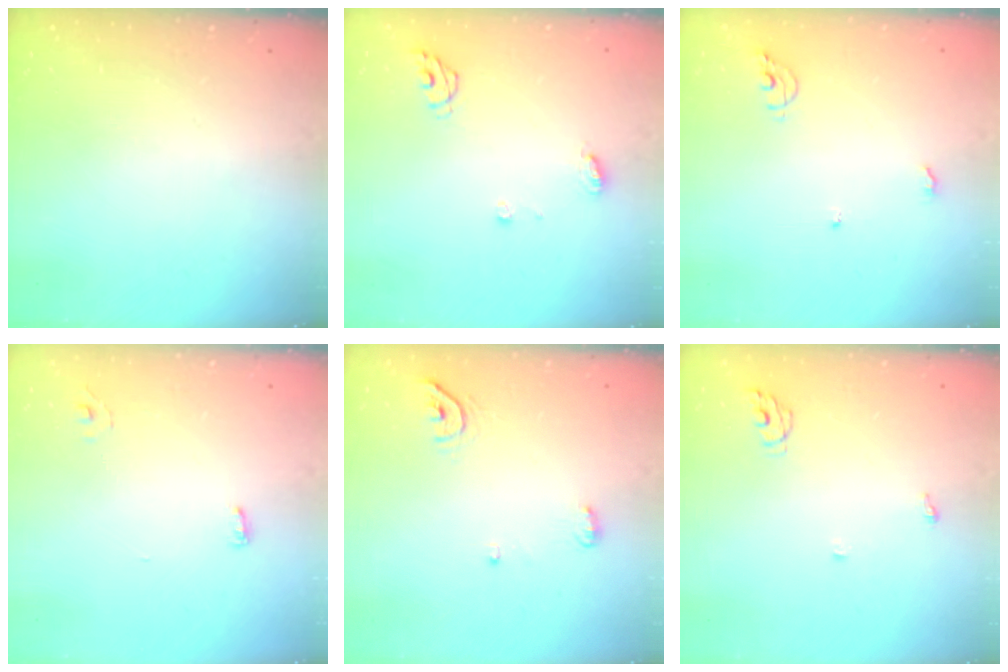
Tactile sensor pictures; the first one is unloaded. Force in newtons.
{"total": 6.0, "press": 6.0, "slide": 0.7}
{"total": 5.4, "press": 5.4, "slide": 0.4}
{"total": 4.1, "press": 3.5, "slide": 2.2}
{"total": 5.2, "press": 5.2, "slide": 0.1}
{"total": 4.6, "press": 4.6, "slide": 0.5}